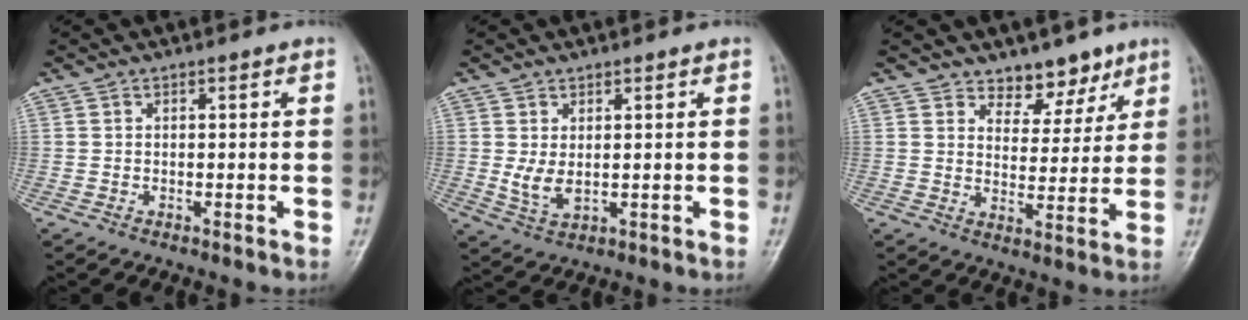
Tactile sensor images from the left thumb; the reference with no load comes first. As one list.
[{"total": 4.4, "force": [1.1, 2.5, 3.4], "torque": [-0.060, -0.014, 0.028]}, {"total": 7.2, "force": [5.4, 4.2, 2.2], "torque": [0.009, -0.036, 0.085]}]